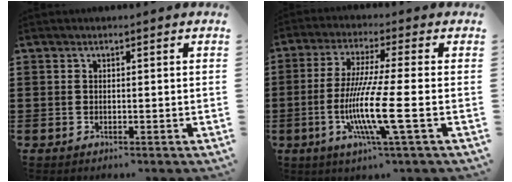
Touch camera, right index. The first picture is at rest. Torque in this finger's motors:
{"motor_torque": [2.14, 0.00, 0.46, 0.21]}